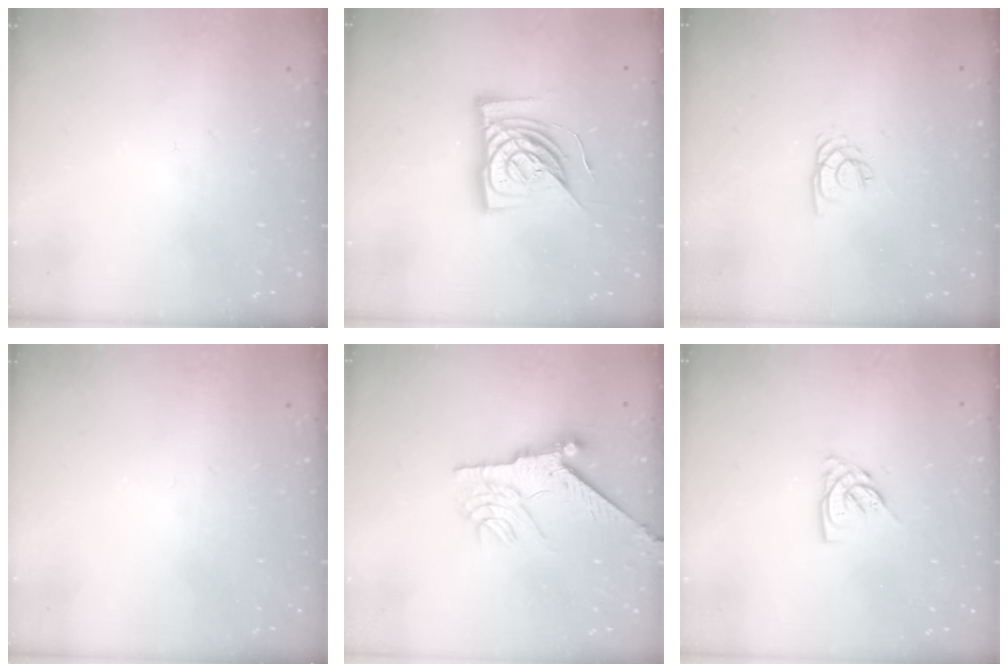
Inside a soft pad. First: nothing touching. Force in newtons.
{"total": 15.6, "press": 15.5, "slide": 1.7}
{"total": 2.2, "press": 2.2, "slide": 0.3}
{"total": 0.0}
{"total": 9.3, "press": 9.2, "slide": 1.1}
{"total": 5.6, "press": 5.6, "slide": 0.5}